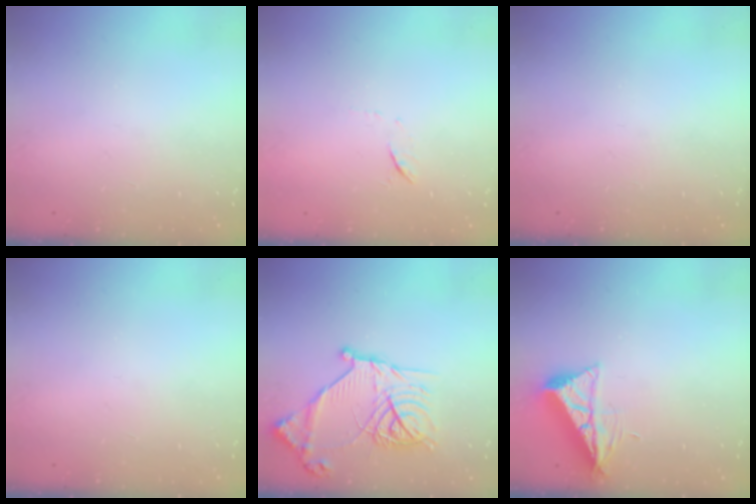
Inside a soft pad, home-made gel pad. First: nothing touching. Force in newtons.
{"total": 5.0, "press": 4.8, "slide": 1.4}
{"total": 0.0}
{"total": 0.0}
{"total": 18.8, "press": 18.7, "slide": 2.0}
{"total": 7.7, "press": 7.6, "slide": 0.8}